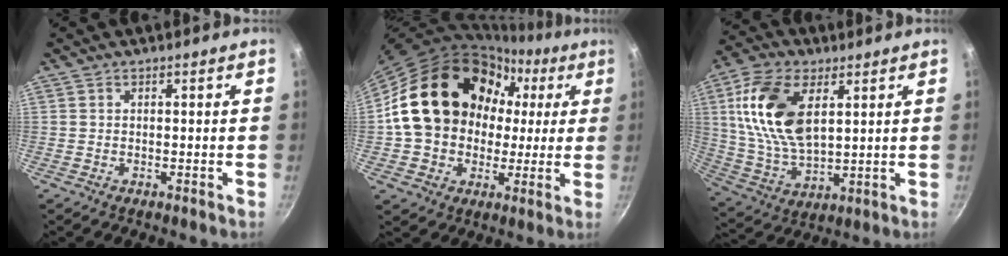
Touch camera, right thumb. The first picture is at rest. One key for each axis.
{"total": 22.3, "fx": 3.3, "fy": 18.1, "fz": 12.7, "tx": -0.181, "ty": 0.039, "tz": 0.059}
{"total": 17.4, "fx": 5.2, "fy": 9.6, "fz": 13.6, "tx": -0.250, "ty": -0.009, "tz": 0.107}